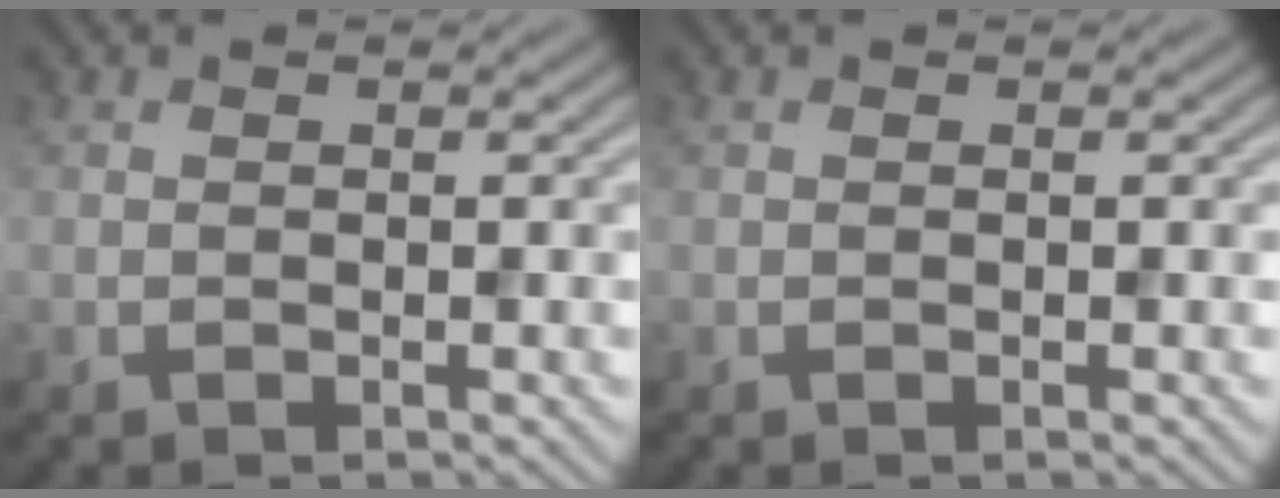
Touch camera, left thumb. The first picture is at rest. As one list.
[{"total": 0.0}]